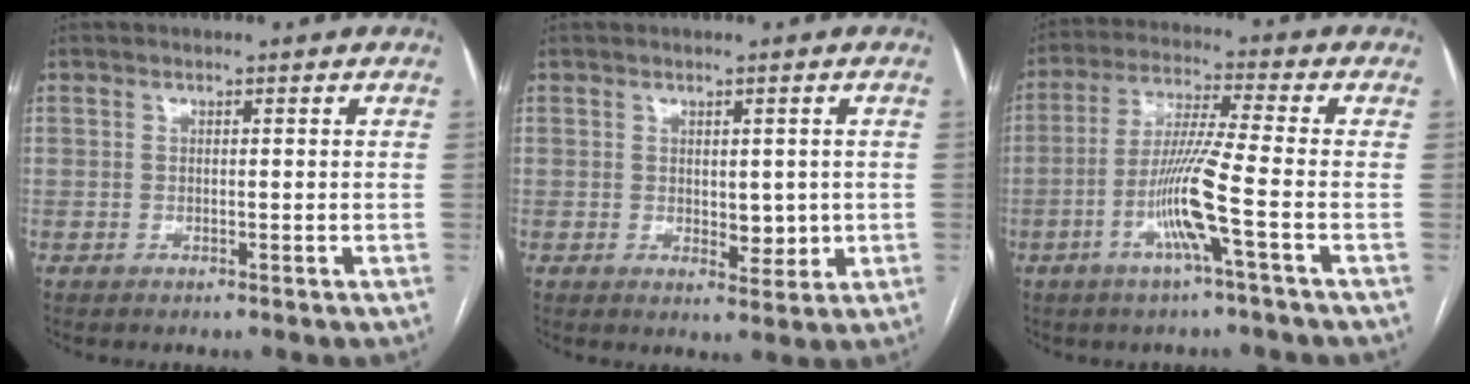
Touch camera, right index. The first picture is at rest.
{"total": 3.7, "force": [0.1, 2.1, 3.0], "torque": [-0.038, -0.005, 0.012]}
{"total": 9.4, "force": [-3.3, -1.2, 8.8], "torque": [-0.178, -0.003, -0.065]}